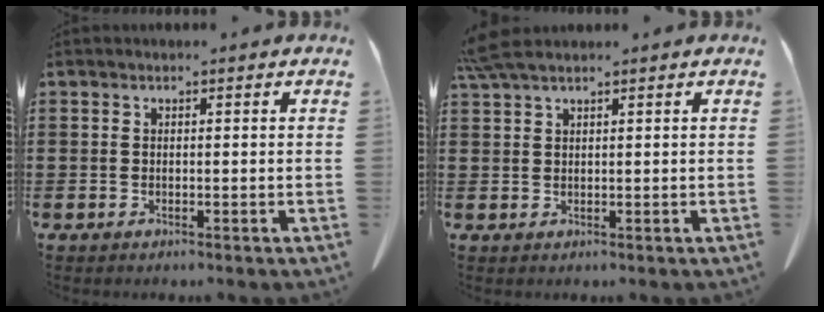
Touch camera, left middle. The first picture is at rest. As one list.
[{"total": 2.8, "force": [2.2, 0.3, 1.7], "torque": [-0.041, 0.002, 0.042]}]